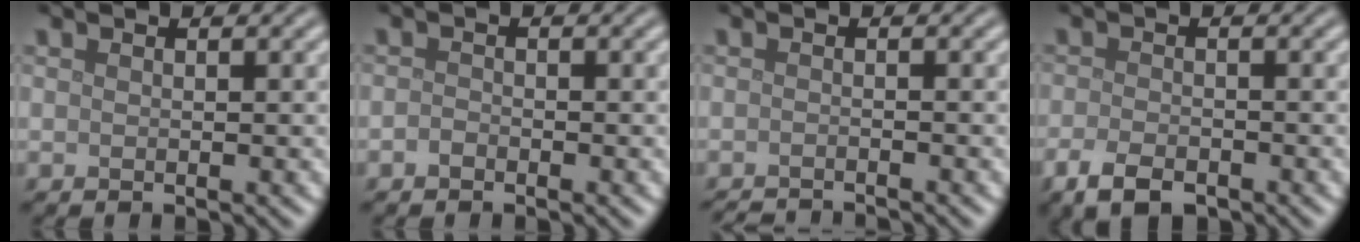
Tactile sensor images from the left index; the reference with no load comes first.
{"total": 0.7, "force": [-0.5, 0.4, 0.3], "torque": [-0.007, 0.000, -0.013]}
{"total": 2.8, "force": [-2.7, 0.3, 0.9], "torque": [-0.011, -0.008, -0.044]}
{"total": 3.3, "force": [-2.2, 1.5, 2.0], "torque": [-0.038, -0.005, -0.046]}